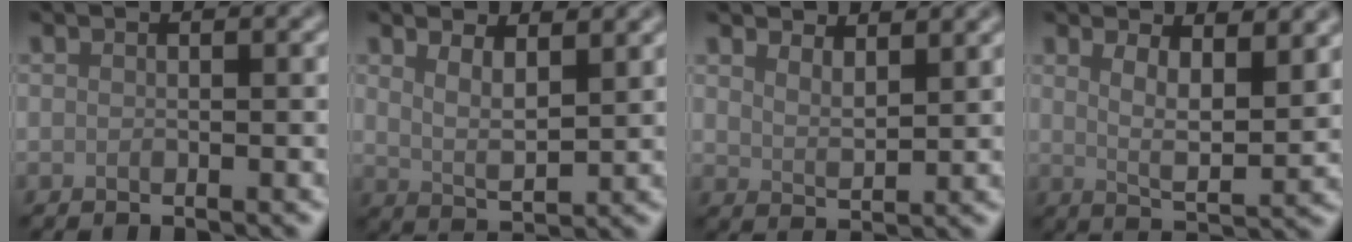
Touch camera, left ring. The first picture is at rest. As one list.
[{"total": 3.6, "force": [2.2, 1.4, 2.5], "torque": [-0.051, -0.008, 0.043]}, {"total": 3.0, "force": [2.5, 1.0, 1.2], "torque": [-0.025, 0.000, 0.045]}, {"total": 5.4, "force": [2.8, 1.8, 4.3], "torque": [-0.067, -0.010, 0.049]}]